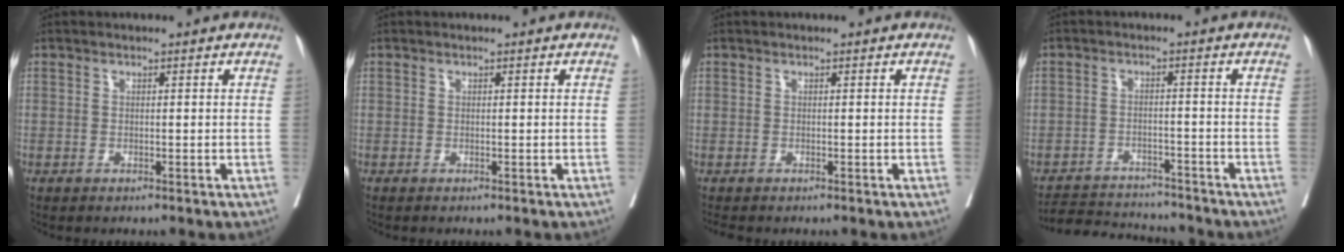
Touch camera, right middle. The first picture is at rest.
{"total": 0.6, "force": [-0.5, -0.1, 0.4], "torque": [-0.006, 0.002, -0.008]}
{"total": 1.1, "force": [-1.0, 0.3, 0.3], "torque": [-0.010, -0.004, -0.018]}
{"total": 7.9, "force": [-7.7, 1.7, 0.5], "torque": [-0.004, 0.007, -0.122]}